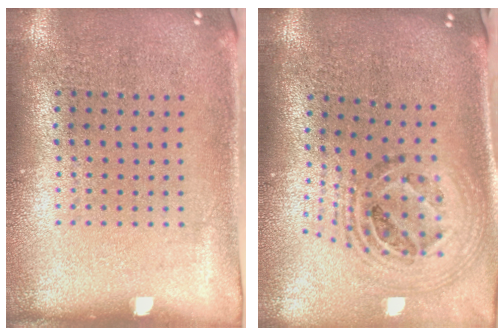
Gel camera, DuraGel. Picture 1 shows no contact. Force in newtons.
{"total": 1.7, "press": 1.4, "slide": 0.9}